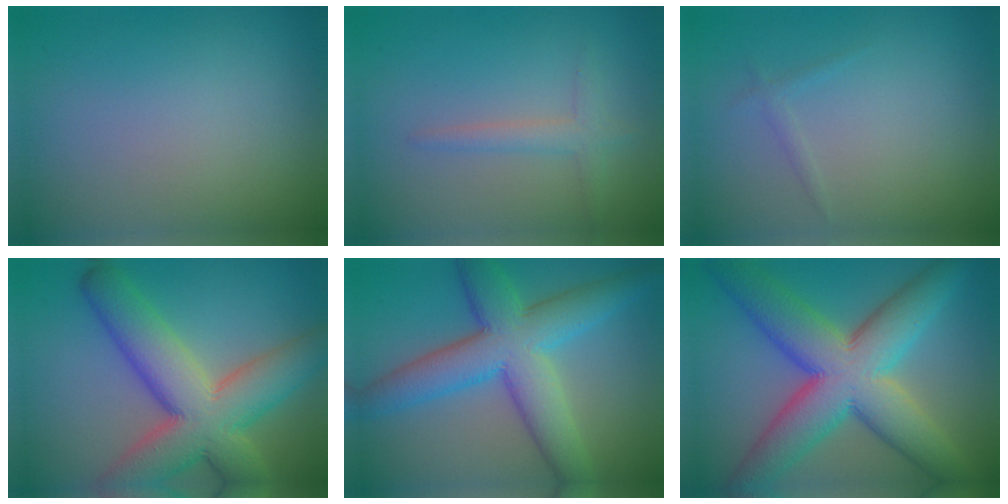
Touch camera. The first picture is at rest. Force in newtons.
{"total": 1.7, "press": 1.7, "slide": 0.1}
{"total": 0.8, "press": 0.8, "slide": 0.1}
{"total": 10.9, "press": 10.9, "slide": 0.6}
{"total": 8.9, "press": 8.9, "slide": 0.2}
{"total": 12.2, "press": 12.2, "slide": 0.2}